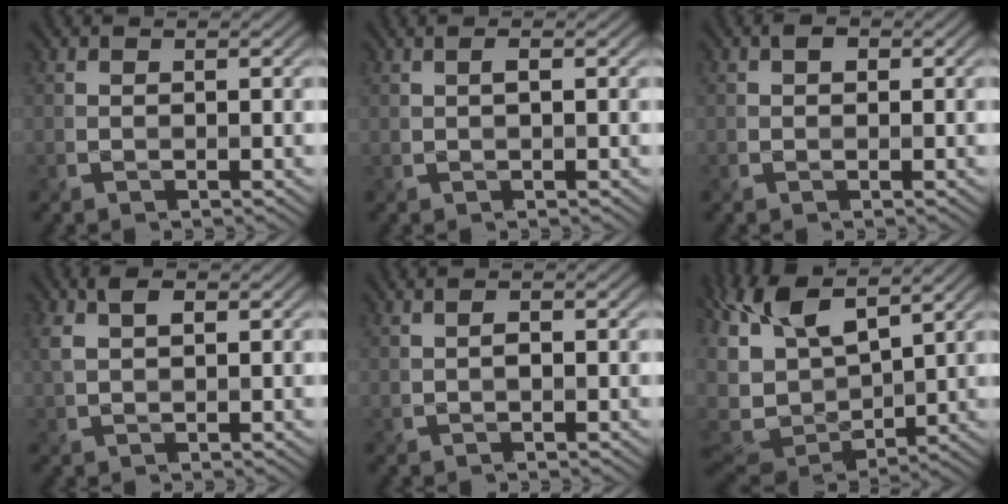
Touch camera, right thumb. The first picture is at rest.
{"total": 1.1, "force": [0.2, 0.2, 1.0], "torque": [-0.020, 0.004, 0.003]}
{"total": 1.4, "force": [0.4, 1.0, 0.9], "torque": [-0.013, 0.001, 0.002]}
{"total": 3.6, "force": [1.2, 2.0, 2.8], "torque": [-0.061, 0.005, 0.020]}
{"total": 1.2, "force": [0.0, 0.4, 1.1], "torque": [-0.022, 0.003, -0.002]}
{"total": 12.3, "force": [3.6, 5.8, 10.3], "torque": [-0.257, 0.009, 0.061]}